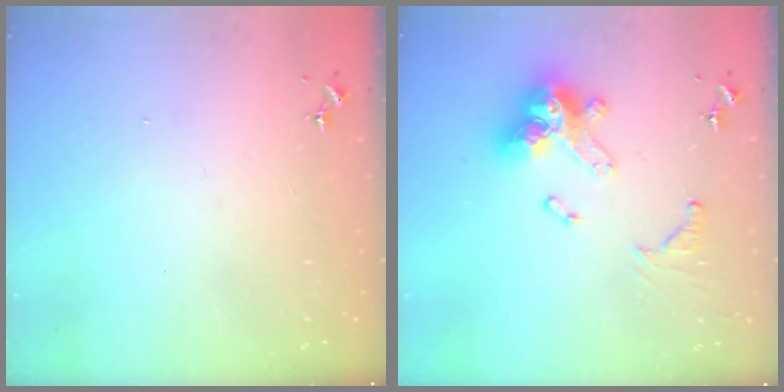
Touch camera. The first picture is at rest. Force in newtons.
{"total": 17.9, "press": 17.8, "slide": 1.9}